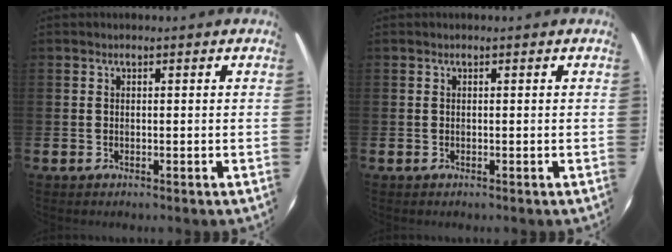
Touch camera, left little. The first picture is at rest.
{"total": 0.0}